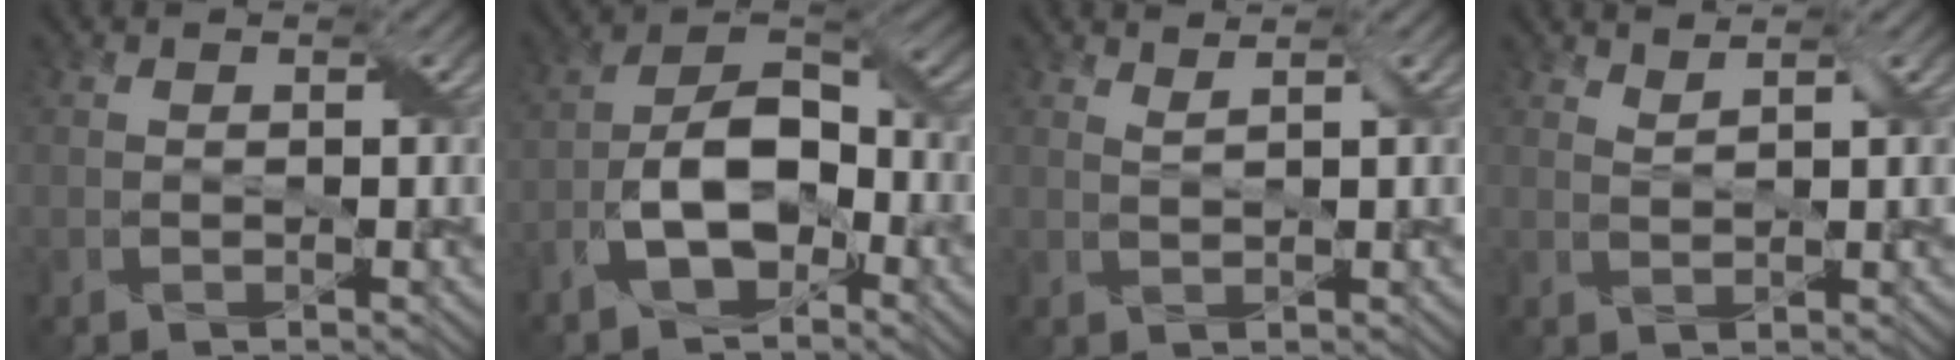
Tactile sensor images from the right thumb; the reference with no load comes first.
{"total": 9.2, "force": [-3.5, 5.0, 6.8], "torque": [-0.127, 0.012, -0.077]}
{"total": 1.4, "force": [1.2, 0.0, 0.8], "torque": [-0.020, 0.002, 0.024]}
{"total": 1.8, "force": [1.5, 0.1, 0.9], "torque": [-0.023, 0.002, 0.034]}